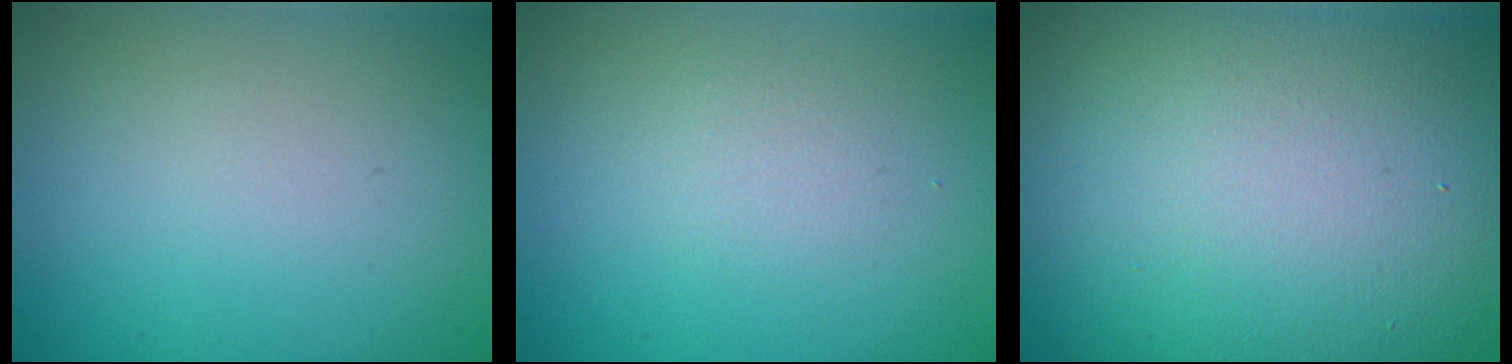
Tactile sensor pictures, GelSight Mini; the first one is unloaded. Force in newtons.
{"total": 1.3, "press": 1.3, "slide": 0.0}
{"total": 16.5, "press": 16.5, "slide": 1.4}